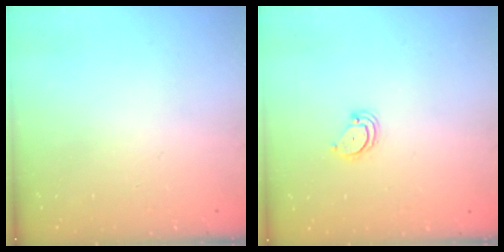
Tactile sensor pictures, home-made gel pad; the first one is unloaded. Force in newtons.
{"total": 3.7, "press": 3.7, "slide": 0.3}